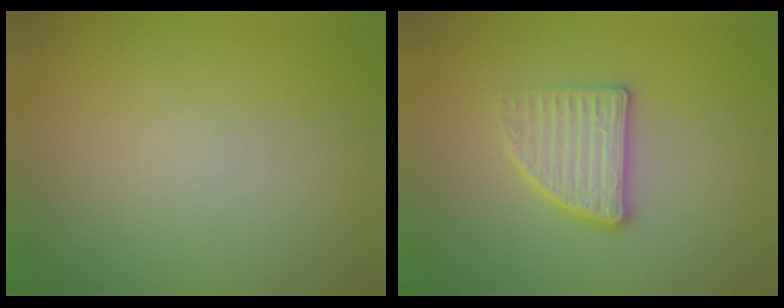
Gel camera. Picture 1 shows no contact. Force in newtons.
{"total": 2.8, "press": 2.5, "slide": 1.2}